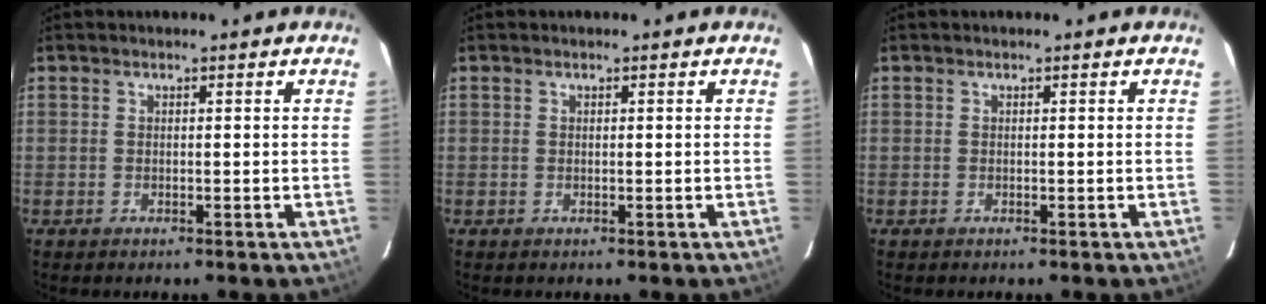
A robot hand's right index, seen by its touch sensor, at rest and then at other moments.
{"total": 0.0}
{"total": 0.0}